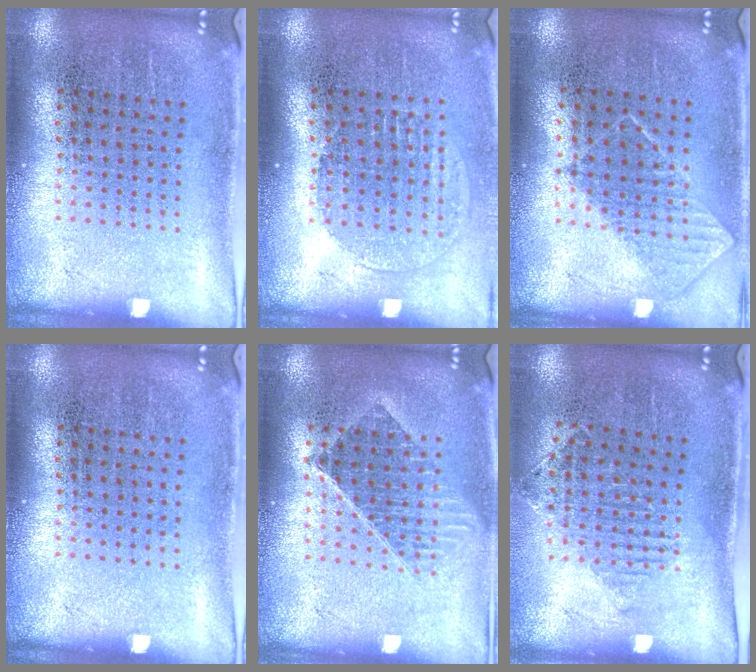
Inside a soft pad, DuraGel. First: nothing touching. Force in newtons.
{"total": 1.3, "press": 1.1, "slide": 0.5}
{"total": 0.7, "press": 0.7, "slide": 0.2}
{"total": 0.0}
{"total": 1.4, "press": 1.2, "slide": 0.7}
{"total": 1.2, "press": 1.1, "slide": 0.5}